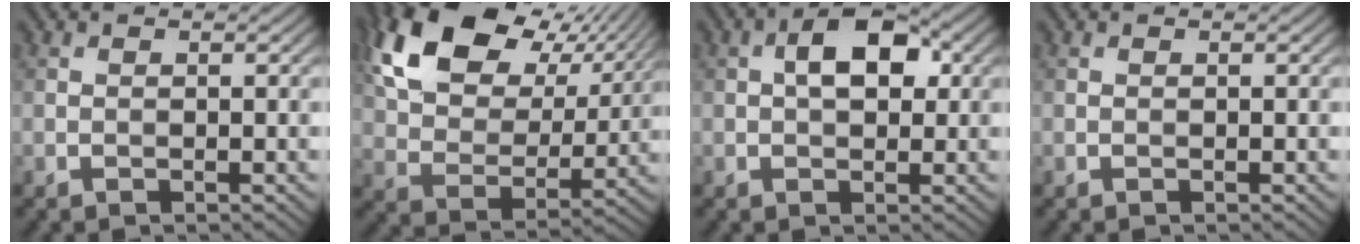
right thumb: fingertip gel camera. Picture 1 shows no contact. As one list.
[{"total": 16.9, "force": [8.7, 10.3, 10.1], "torque": [-0.223, 0.020, 0.149]}, {"total": 5.4, "force": [1.0, 3.0, 4.4], "torque": [-0.071, 0.010, 0.011]}, {"total": 0.0}]